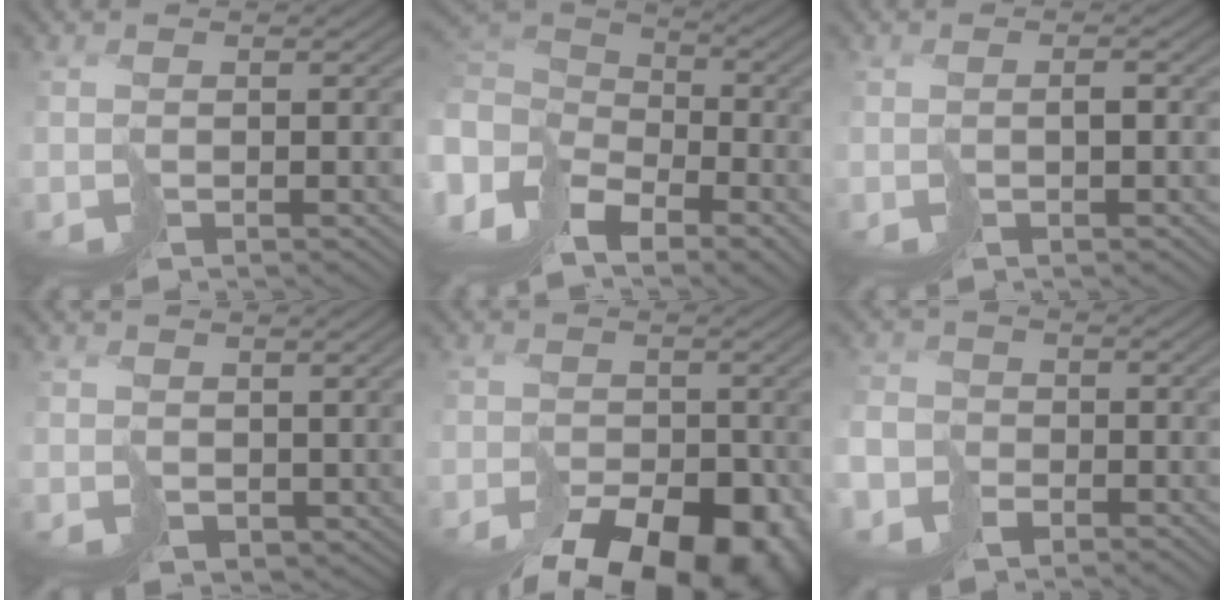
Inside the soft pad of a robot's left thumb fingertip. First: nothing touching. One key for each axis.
{"total": 11.2, "fx": -3.3, "fy": 7.5, "fz": 7.7, "tx": -0.225, "ty": -0.018, "tz": -0.047}
{"total": 0.9, "fx": 0.0, "fy": 0.1, "fz": 0.9, "tx": -0.018, "ty": 0.004, "tz": 0.003}
{"total": 2.8, "fx": 1.9, "fy": 1.7, "fz": 1.1, "tx": -0.037, "ty": -0.008, "tz": 0.040}
{"total": 13.1, "fx": -9.2, "fy": 7.3, "fz": 5.9, "tx": -0.067, "ty": -0.044, "tz": -0.095}
{"total": 5.6, "fx": -3.2, "fy": 4.3, "fz": 1.7, "tx": -0.045, "ty": -0.020, "tz": -0.075}